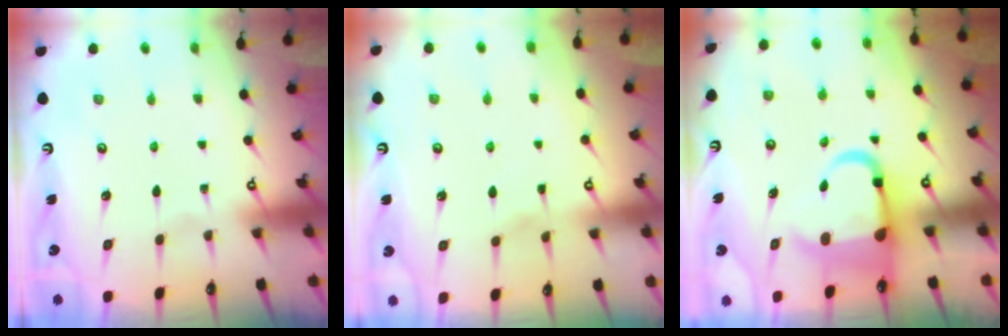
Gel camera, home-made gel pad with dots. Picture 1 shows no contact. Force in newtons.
{"total": 1.5, "press": 1.5, "slide": 0.4}
{"total": 8.4, "press": 8.2, "slide": 1.6}